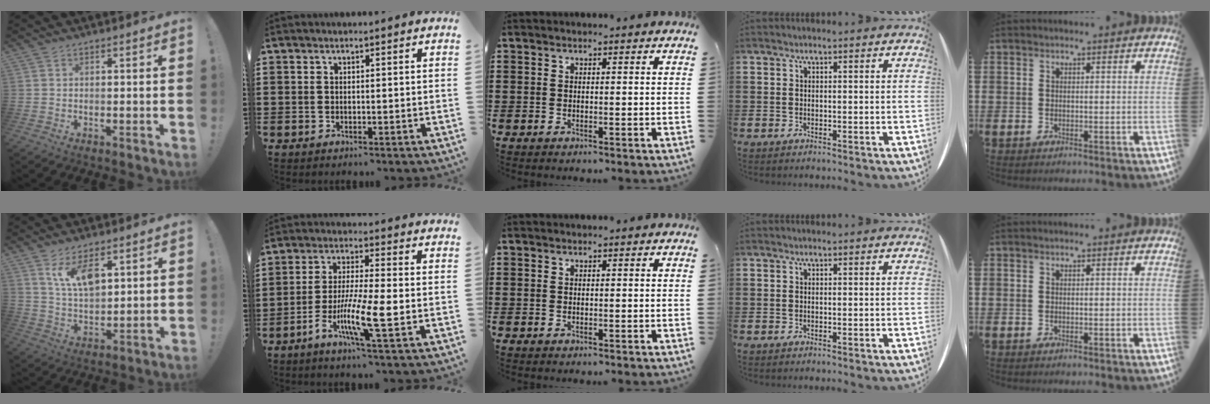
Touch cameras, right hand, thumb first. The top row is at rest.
{"thumb": {"total": 10.0, "force": [5.5, 4.8, 6.7], "torque": [-0.122, -0.021, 0.102]}, "index": {"total": 9.6, "force": [-3.7, 0.8, 8.8], "torque": [-0.177, -0.015, -0.072]}}